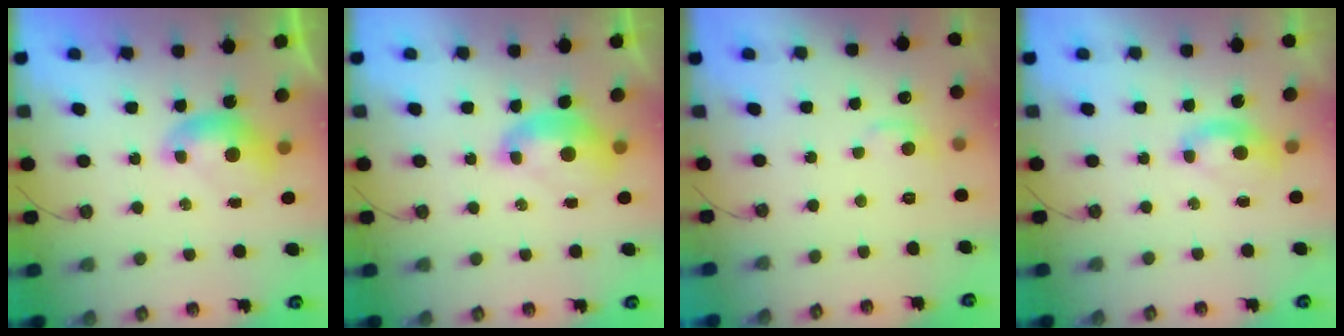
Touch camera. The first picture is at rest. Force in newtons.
{"total": 2.1, "press": 2.0, "slide": 0.7}
{"total": 0.8, "press": 0.1, "slide": 0.8}
{"total": 1.5, "press": 1.4, "slide": 0.6}